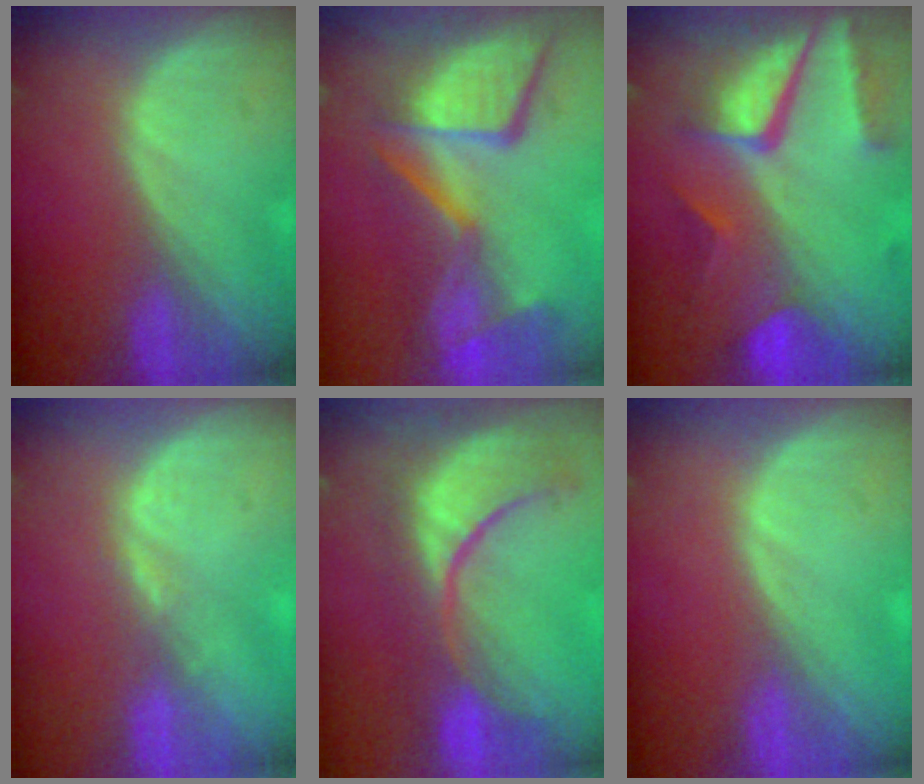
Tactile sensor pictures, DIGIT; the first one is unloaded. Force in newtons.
{"total": 12.5, "press": 11.3, "slide": 5.3}
{"total": 10.4, "press": 8.7, "slide": 5.7}
{"total": 1.9, "press": 1.5, "slide": 1.1}
{"total": 10.9, "press": 10.2, "slide": 3.9}
{"total": 0.0}